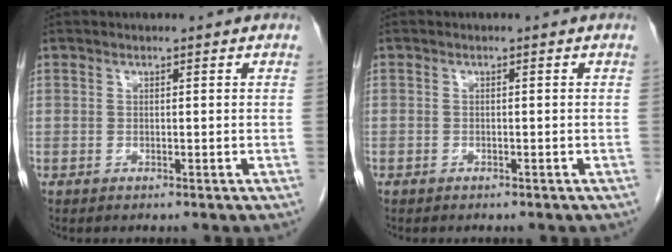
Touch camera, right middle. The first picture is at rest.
{"total": 0.5, "force": [-0.4, 0.3, 0.1], "torque": [-0.007, 0.001, -0.008]}